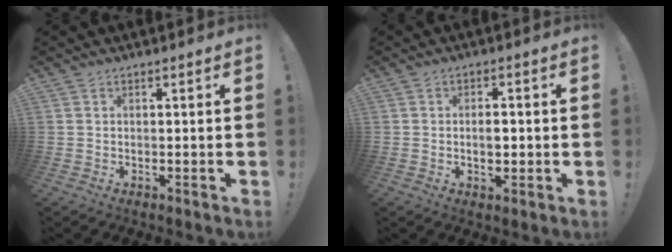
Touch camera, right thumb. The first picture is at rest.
{"total": 3.1, "force": [-0.4, 1.7, 2.6], "torque": [-0.029, 0.001, -0.012]}